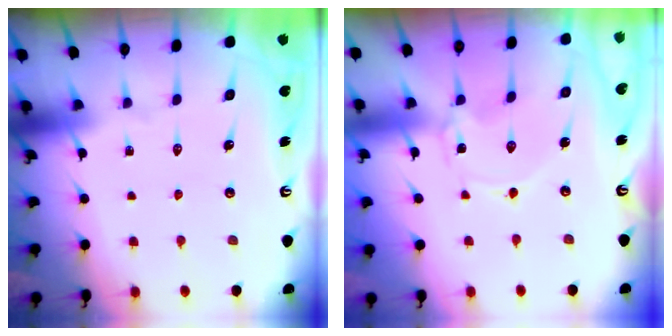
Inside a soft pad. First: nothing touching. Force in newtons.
{"total": 0.0}